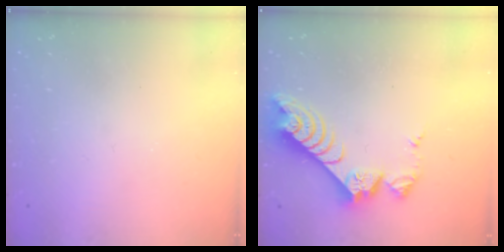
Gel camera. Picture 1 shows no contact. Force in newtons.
{"total": 10.1, "press": 10.0, "slide": 1.0}